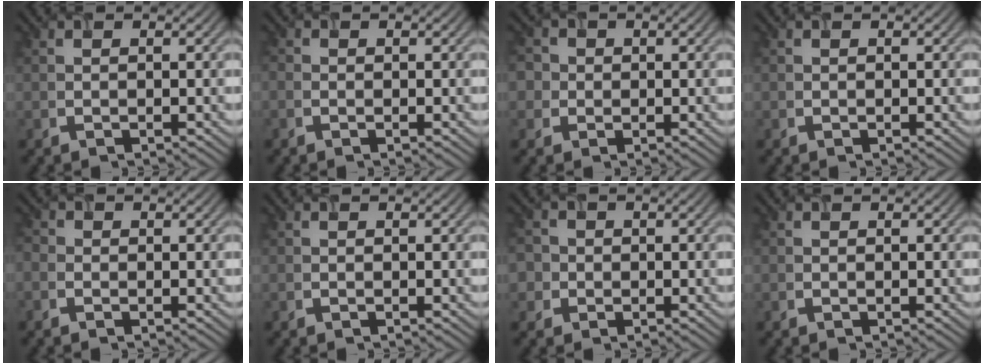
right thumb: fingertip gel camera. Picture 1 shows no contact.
{"total": 0.9, "force": [-0.5, 0.7, 0.4], "torque": [-0.010, -0.001, -0.011]}
{"total": 3.9, "force": [0.7, 3.7, 1.2], "torque": [-0.030, 0.009, -0.010]}
{"total": 0.0}
{"total": 1.5, "force": [-0.7, 1.1, 0.6], "torque": [-0.014, -0.002, -0.020]}
{"total": 0.0}
{"total": 3.5, "force": [0.0, 3.4, 0.8], "torque": [-0.022, 0.008, -0.021]}
{"total": 0.0}